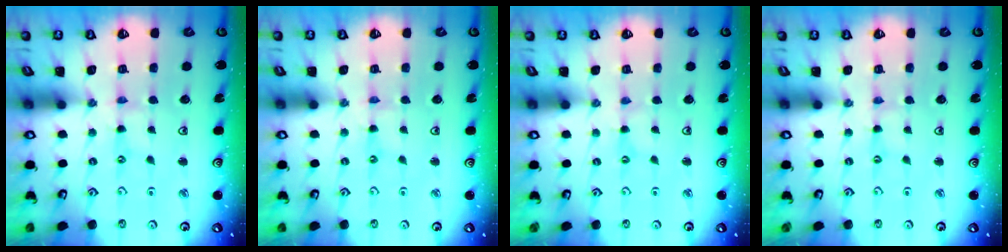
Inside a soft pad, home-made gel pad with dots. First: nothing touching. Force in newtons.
{"total": 0.0}
{"total": 0.5, "press": 0.5, "slide": 0.1}
{"total": 0.0}